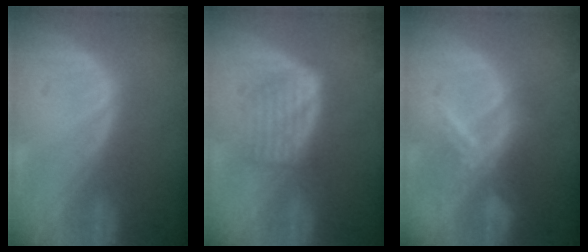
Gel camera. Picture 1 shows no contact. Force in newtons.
{"total": 5.9, "press": 5.4, "slide": 2.4}
{"total": 6.6, "press": 6.3, "slide": 1.9}